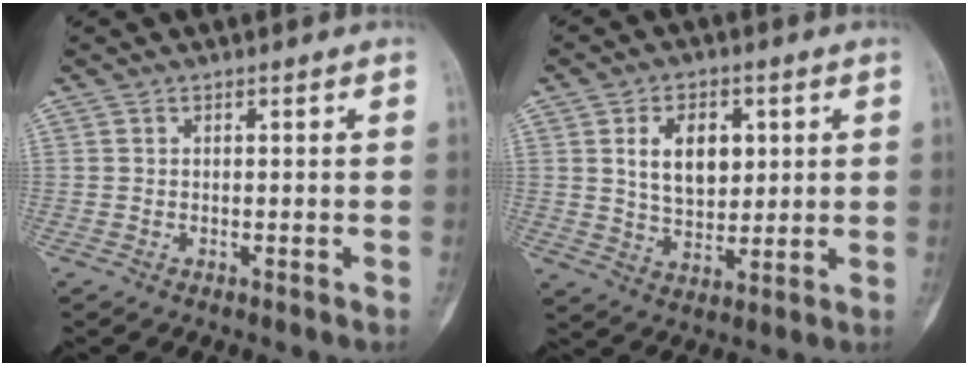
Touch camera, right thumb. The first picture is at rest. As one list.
[{"total": 10.2, "force": [2.7, 6.6, 7.3], "torque": [-0.095, -0.013, 0.055]}]